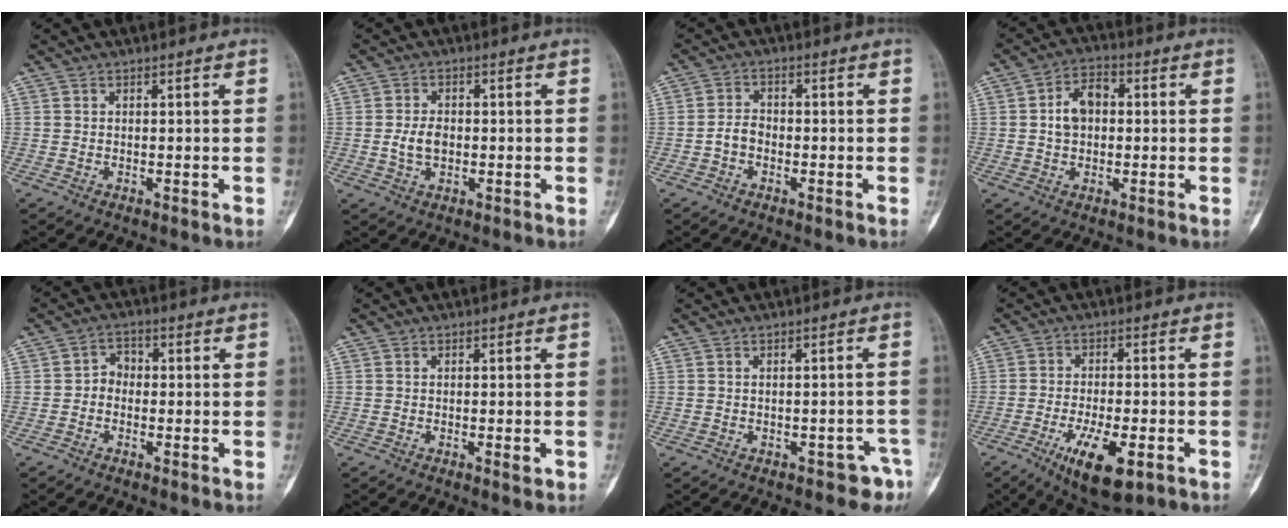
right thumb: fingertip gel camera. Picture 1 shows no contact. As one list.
[{"total": 4.3, "force": [-0.4, 2.7, 3.2], "torque": [-0.062, 0.006, -0.007]}, {"total": 3.1, "force": [-1.2, 2.2, 1.8], "torque": [-0.029, 0.013, -0.028]}, {"total": 7.0, "force": [0.5, 4.8, 5.0], "torque": [-0.077, 0.020, 0.002]}, {"total": 3.0, "force": [-0.7, 2.5, 1.5], "torque": [-0.008, 0.016, -0.023]}, {"total": 1.5, "force": [-0.5, 0.3, 1.4], "torque": [-0.018, -0.004, -0.005]}, {"total": 4.0, "force": [-2.6, 2.4, 1.9], "torque": [-0.005, 0.022, -0.028]}, {"total": 11.2, "force": [-4.9, 3.9, 9.3], "torque": [-0.154, 0.001, -0.071]}]